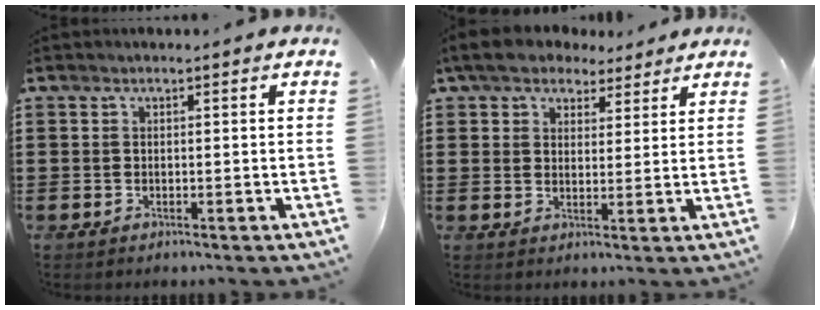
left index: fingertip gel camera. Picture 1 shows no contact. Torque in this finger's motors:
{"motor_torque": [2.14, 0.00, 0.18, 0.19]}